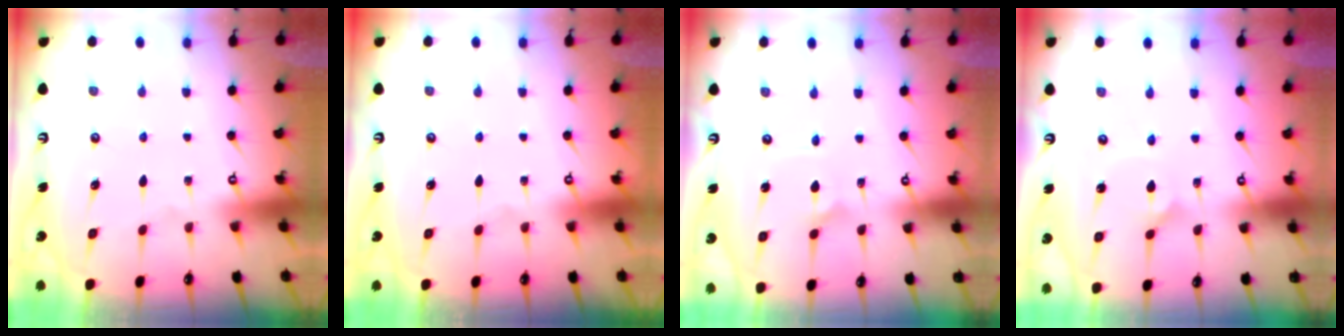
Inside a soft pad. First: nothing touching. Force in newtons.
{"total": 0.0}
{"total": 1.8, "press": 1.8, "slide": 0.1}
{"total": 2.0, "press": 2.0, "slide": 0.1}